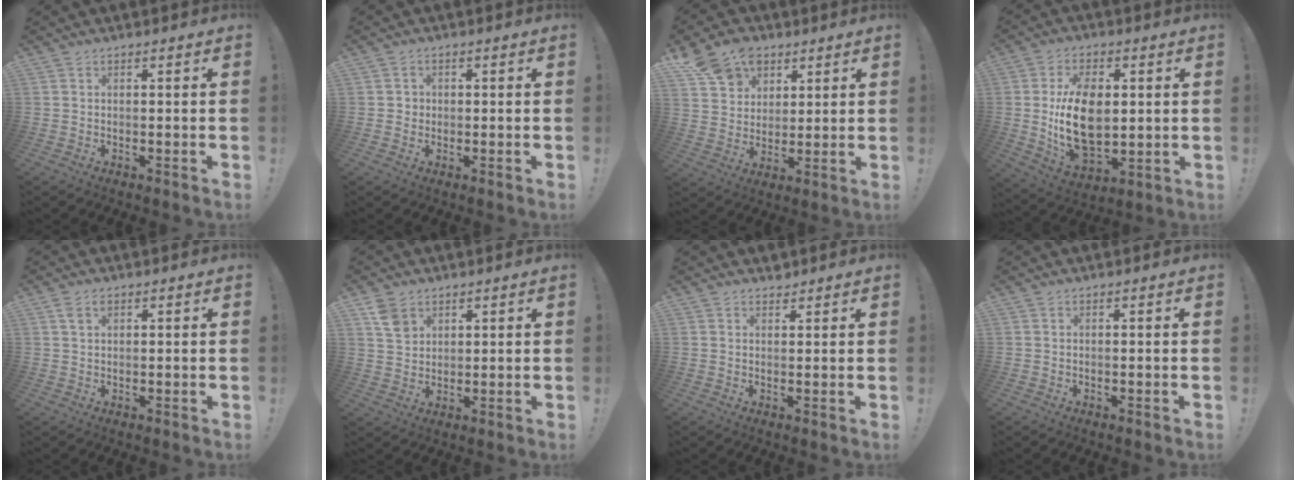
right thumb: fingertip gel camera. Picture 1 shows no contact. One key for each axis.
{"total": 1.9, "fx": -0.2, "fy": 1.8, "fz": 0.4, "tx": -0.008, "ty": 0.004, "tz": -0.003}
{"total": 13.4, "fx": 7.6, "fy": 10.0, "fz": 4.7, "tx": -0.069, "ty": -0.042, "tz": 0.150}
{"total": 17.4, "fx": 0.7, "fy": 10.9, "fz": 13.6, "tx": -0.251, "ty": -0.006, "tz": 0.013}
{"total": 2.6, "fx": 1.4, "fy": 1.4, "fz": 1.7, "tx": -0.022, "ty": -0.004, "tz": 0.023}
{"total": 6.4, "fx": 3.6, "fy": 4.5, "fz": 2.9, "tx": -0.043, "ty": -0.011, "tz": 0.070}
{"total": 1.8, "fx": 1.6, "fy": 0.7, "fz": 0.1, "tx": 0.005, "ty": -0.012, "tz": 0.030}
{"total": 0.0}